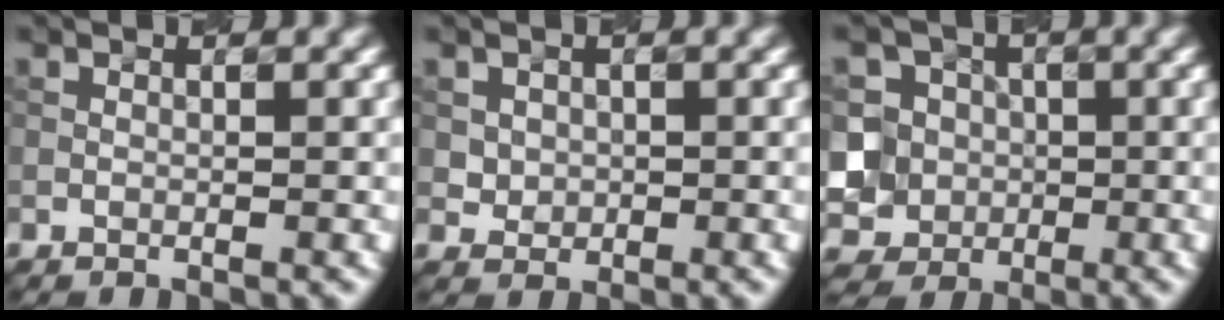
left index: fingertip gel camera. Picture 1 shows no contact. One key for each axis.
{"total": 1.8, "fx": 0.3, "fy": 1.7, "fz": 0.6, "tx": -0.011, "ty": -0.006, "tz": 0.019}
{"total": 9.8, "fx": -1.7, "fy": 9.2, "fz": 2.8, "tx": -0.082, "ty": 0.012, "tz": -0.056}